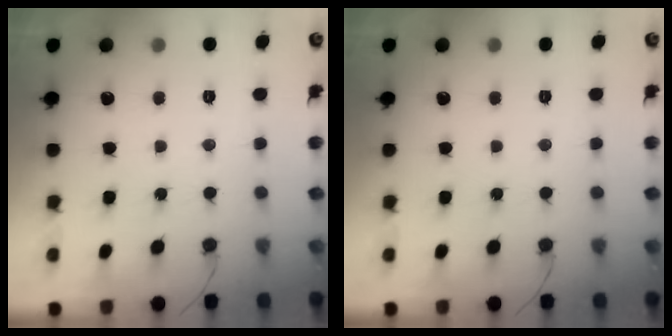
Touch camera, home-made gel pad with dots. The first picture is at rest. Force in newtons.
{"total": 0.0}